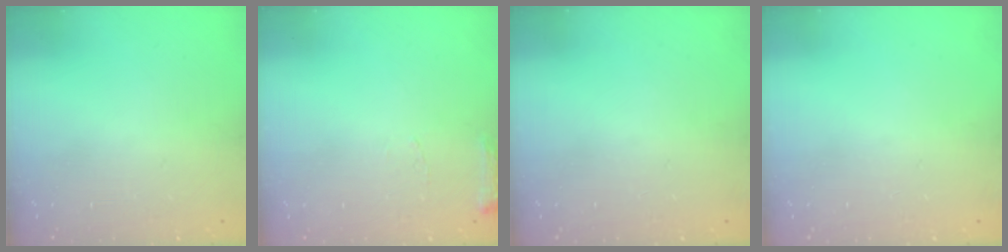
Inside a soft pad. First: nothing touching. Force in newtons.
{"total": 5.6, "press": 5.6, "slide": 0.7}
{"total": 2.3, "press": 2.2, "slide": 0.8}
{"total": 2.3, "press": 2.2, "slide": 0.8}